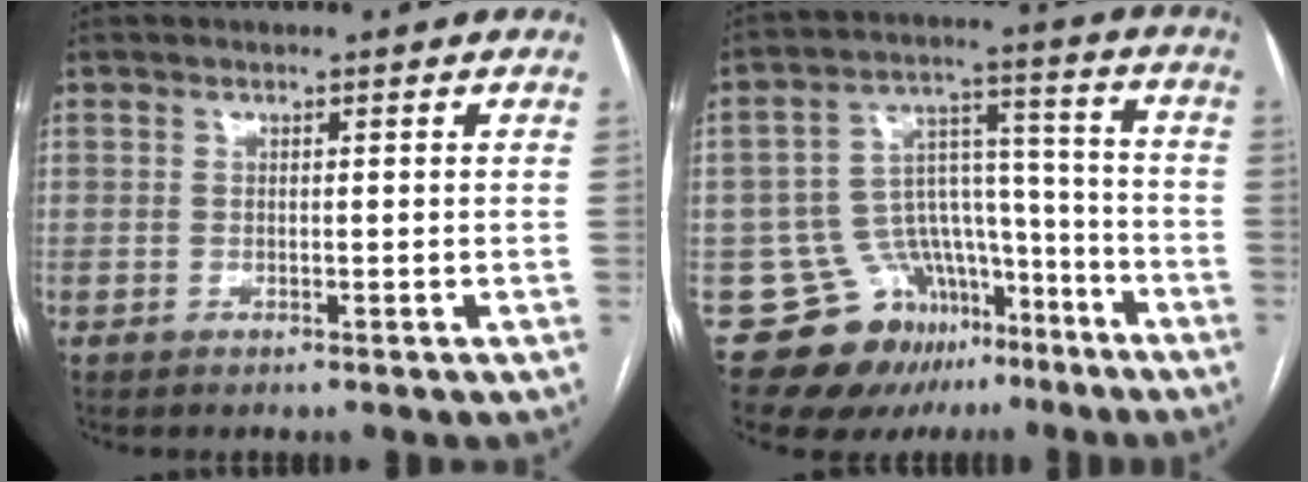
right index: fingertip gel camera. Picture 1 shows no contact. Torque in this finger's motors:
{"motor_torque": [-0.35, -0.30, -0.96, -0.21]}